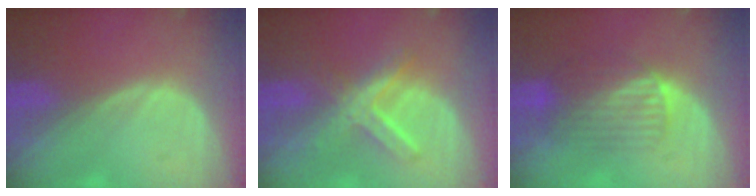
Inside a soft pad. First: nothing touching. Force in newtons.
{"total": 7.0, "press": 6.2, "slide": 3.2}
{"total": 6.3, "press": 6.2, "slide": 1.1}